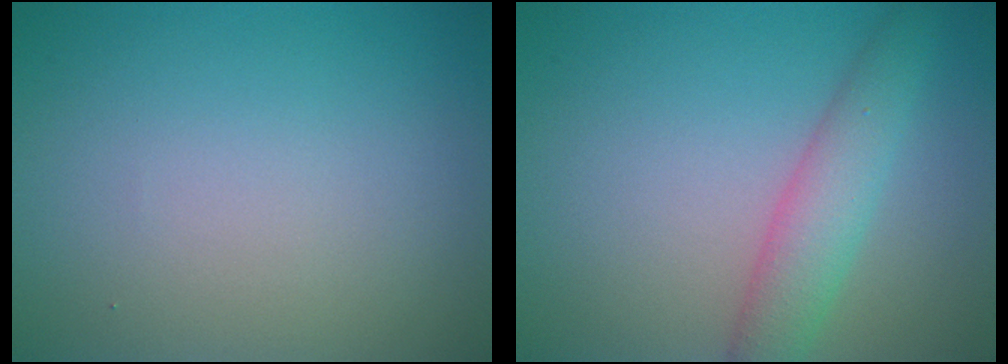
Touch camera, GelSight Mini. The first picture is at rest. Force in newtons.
{"total": 3.6, "press": 3.6, "slide": 0.1}